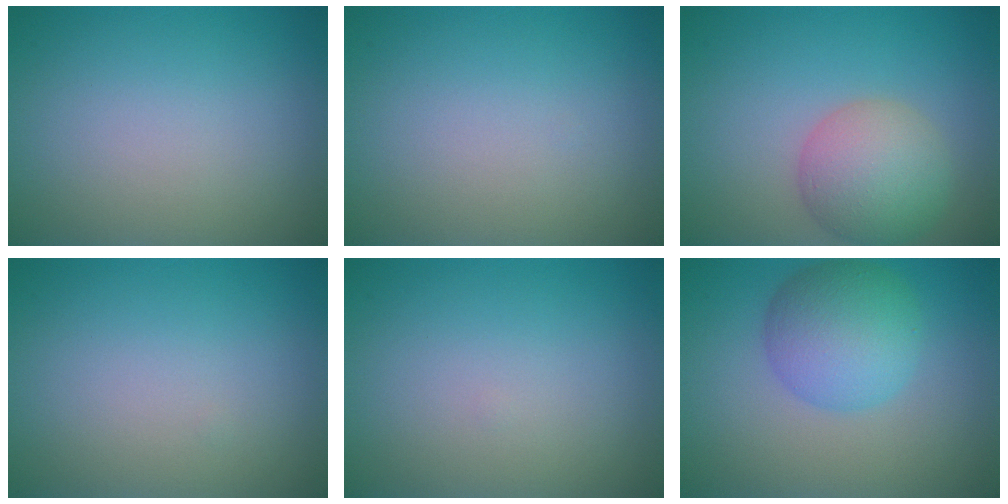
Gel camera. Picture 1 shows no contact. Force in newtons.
{"total": 0.0}
{"total": 5.3, "press": 5.3, "slide": 0.3}
{"total": 0.0}
{"total": 0.0}
{"total": 5.7, "press": 5.7, "slide": 0.0}